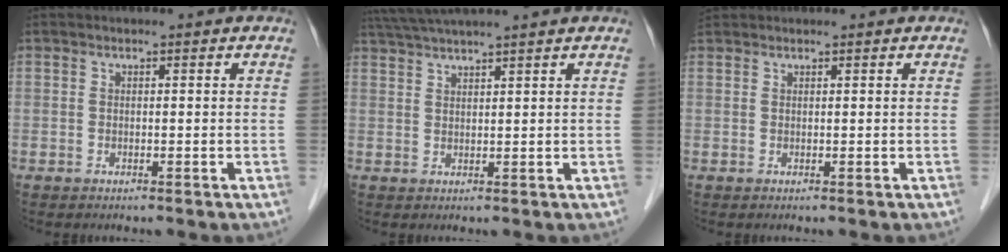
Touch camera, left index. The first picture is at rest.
{"total": 8.0, "force": [7.0, -1.3, 3.7], "torque": [-0.064, 0.032, 0.112]}
{"total": 1.0, "force": [1.0, 0.3, 0.0], "torque": [-0.010, 0.014, 0.023]}